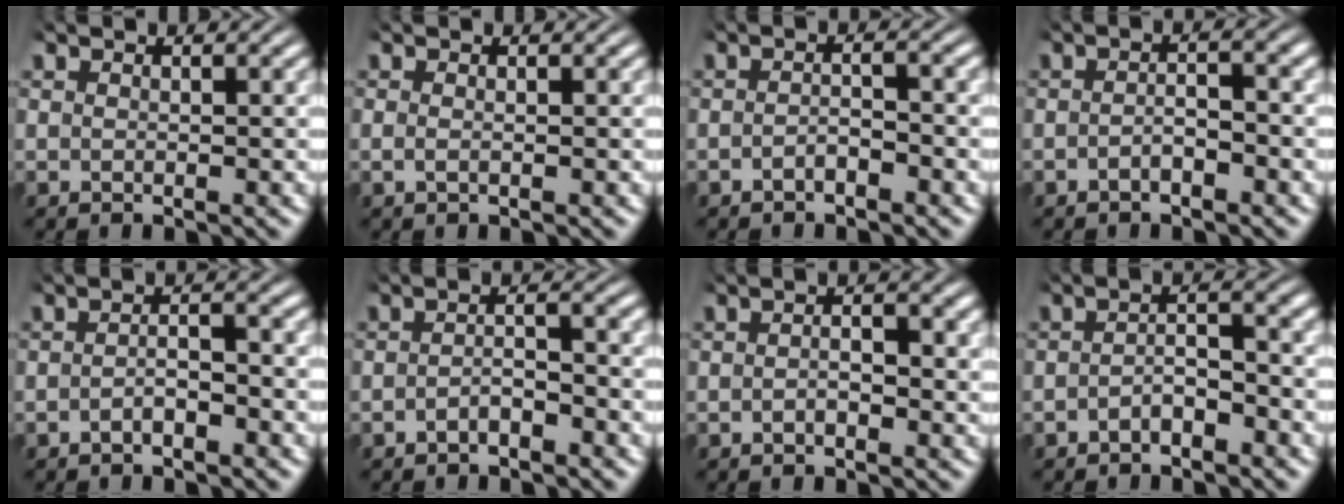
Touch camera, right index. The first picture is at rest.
{"total": 0.6, "force": [-0.4, 0.0, 0.5], "torque": [-0.017, -0.010, -0.002]}
{"total": 1.7, "force": [-1.3, 0.4, 1.0], "torque": [-0.010, -0.001, -0.026]}
{"total": 2.0, "force": [-1.2, 0.4, 1.6], "torque": [-0.018, 0.001, -0.024]}
{"total": 2.1, "force": [-1.3, 0.5, 1.5], "torque": [-0.020, -0.003, -0.024]}
{"total": 2.1, "force": [-1.5, 0.5, 1.4], "torque": [-0.016, -0.003, -0.028]}
{"total": 1.9, "force": [-0.3, 0.7, 1.7], "torque": [-0.021, 0.004, -0.011]}
{"total": 2.5, "force": [-1.5, 0.7, 1.8], "torque": [-0.024, -0.002, -0.027]}